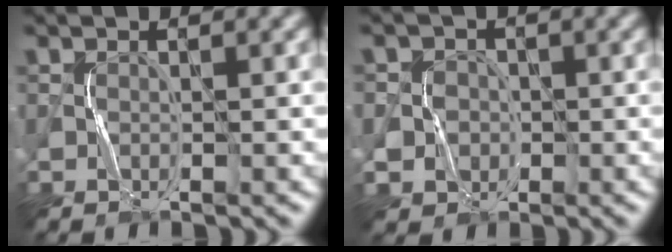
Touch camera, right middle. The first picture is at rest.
{"total": 3.8, "force": [0.0, 3.7, 0.6], "torque": [-0.005, 0.021, -0.009]}